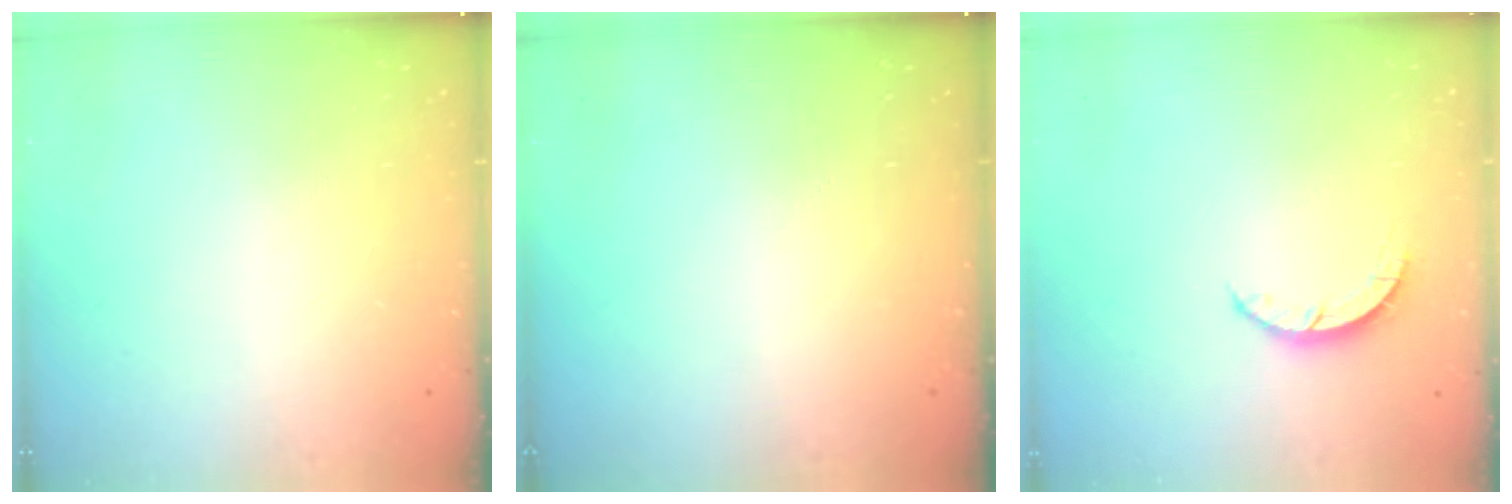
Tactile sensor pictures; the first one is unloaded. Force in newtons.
{"total": 0.0}
{"total": 2.7, "press": 2.7, "slide": 0.4}